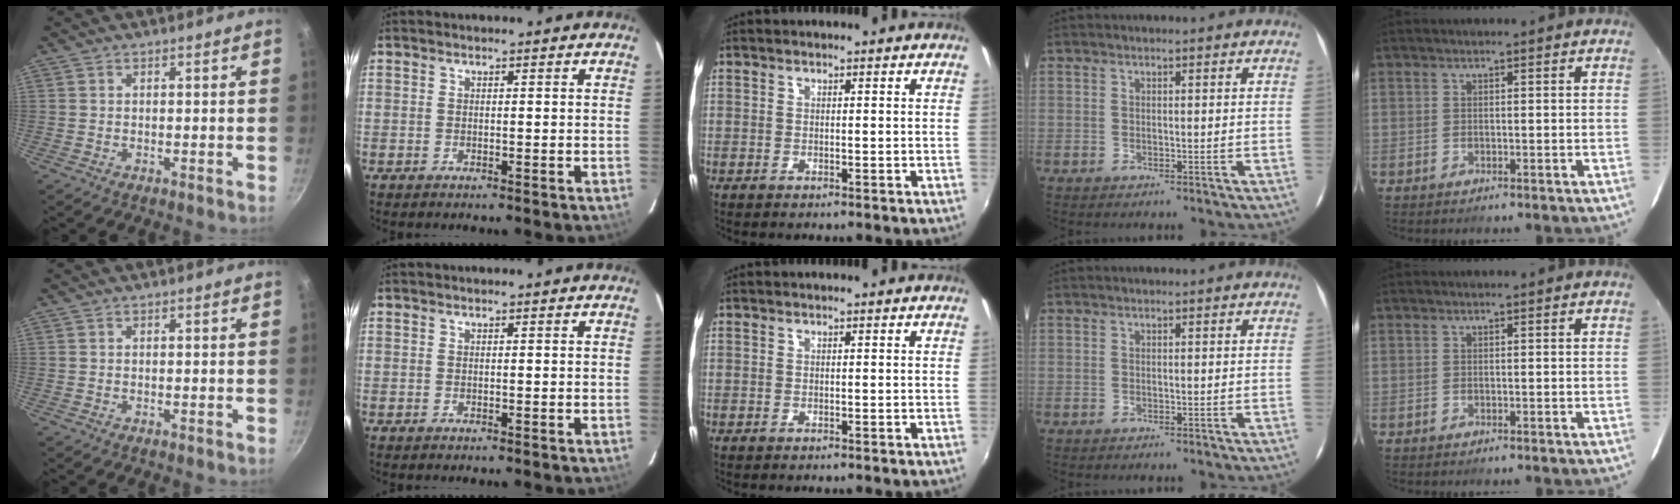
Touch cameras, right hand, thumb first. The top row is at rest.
{}